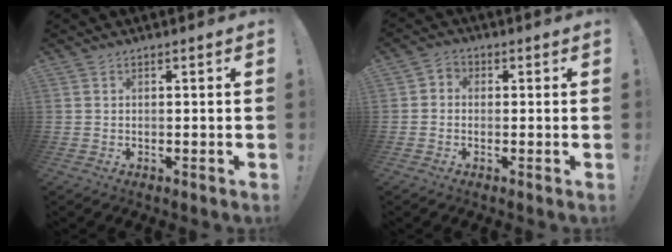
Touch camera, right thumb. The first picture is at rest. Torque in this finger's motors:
{"motor_torque": [-0.03, -0.23, 0.07, 0.10, 0.00]}